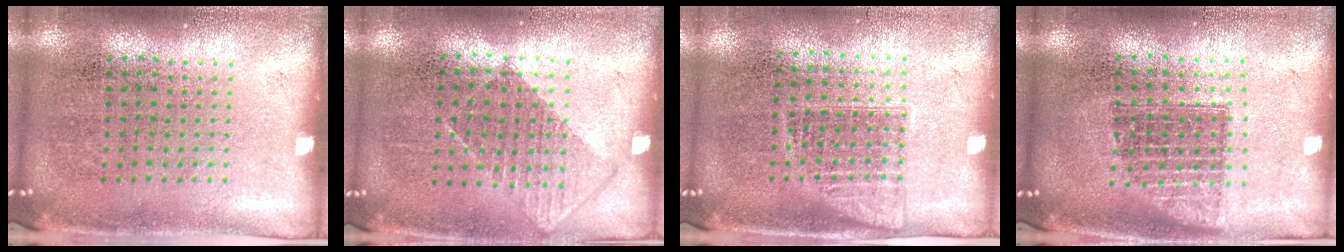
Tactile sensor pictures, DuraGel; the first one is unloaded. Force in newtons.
{"total": 0.8, "press": 0.7, "slide": 0.4}
{"total": 1.0, "press": 0.9, "slide": 0.4}
{"total": 1.4, "press": 1.1, "slide": 0.8}